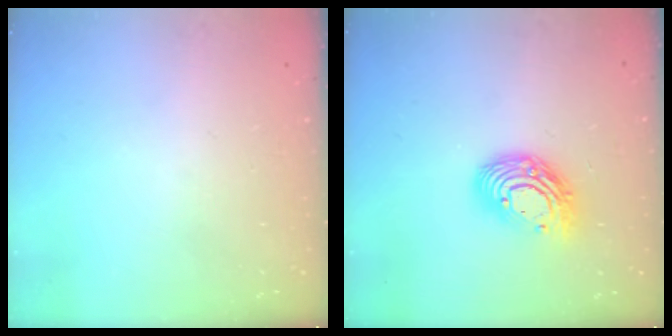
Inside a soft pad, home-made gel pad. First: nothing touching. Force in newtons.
{"total": 12.7, "press": 12.7, "slide": 1.2}